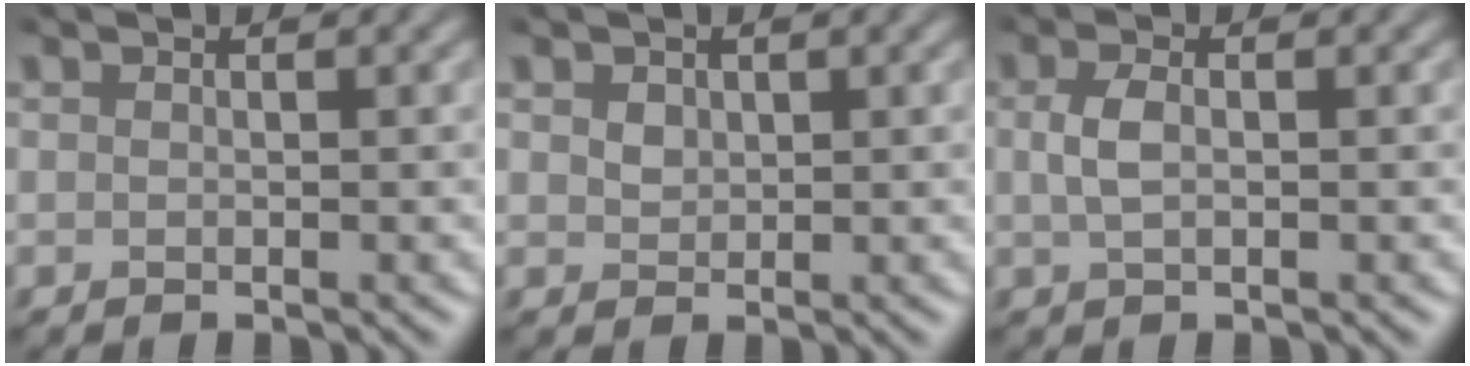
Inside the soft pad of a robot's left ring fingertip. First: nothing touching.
{"total": 1.3, "force": [0.6, 1.0, 0.5], "torque": [-0.010, 0.000, 0.013]}
{"total": 1.9, "force": [0.1, 0.9, 1.7], "torque": [-0.042, 0.002, 0.000]}